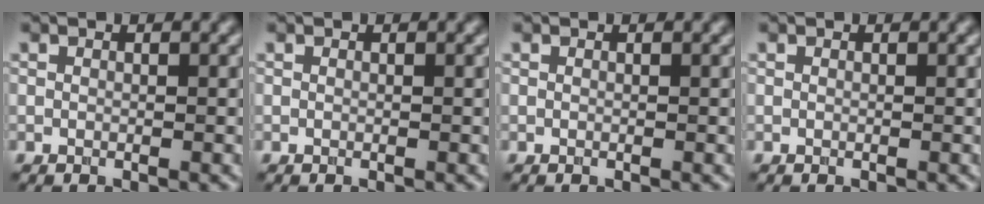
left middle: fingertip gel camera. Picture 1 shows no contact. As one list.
[{"total": 0.0}, {"total": 0.0}, {"total": 0.0}]